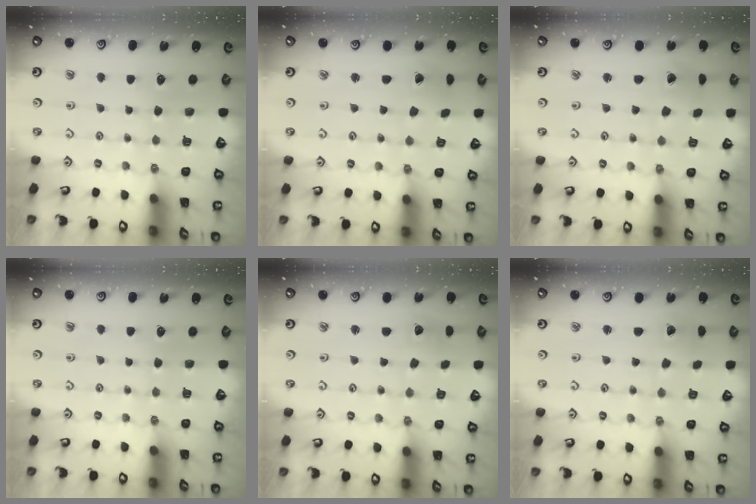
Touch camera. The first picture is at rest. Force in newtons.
{"total": 0.0}
{"total": 1.4, "press": 1.4, "slide": 0.3}
{"total": 0.0}
{"total": 1.8, "press": 1.8, "slide": 0.1}
{"total": 1.5, "press": 1.5, "slide": 0.2}